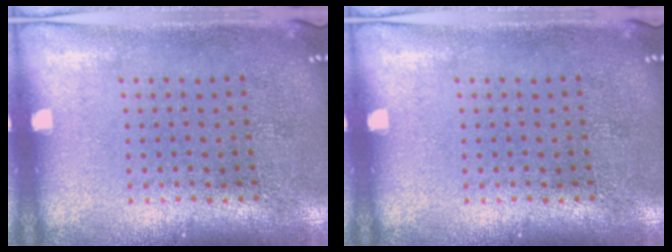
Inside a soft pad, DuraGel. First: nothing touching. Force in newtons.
{"total": 0.0}